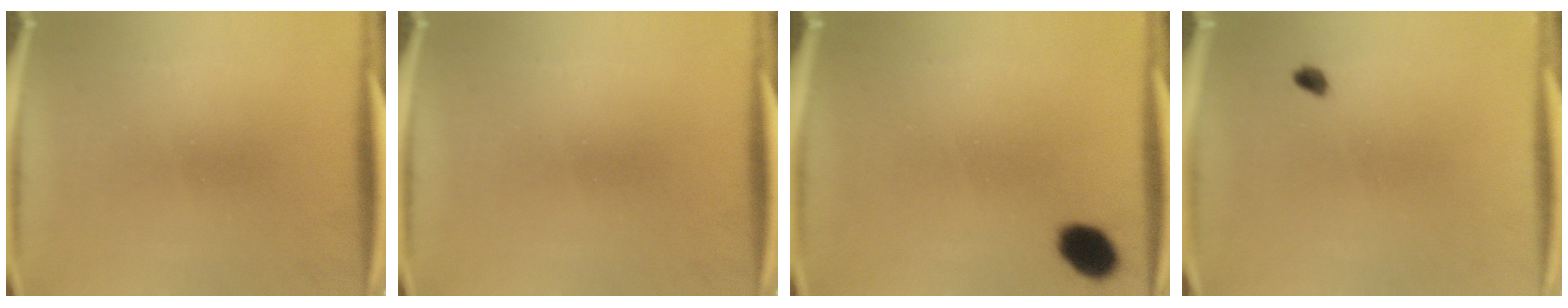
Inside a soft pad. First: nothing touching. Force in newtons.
{"total": 0.0}
{"total": 6.2}
{"total": 1.4}